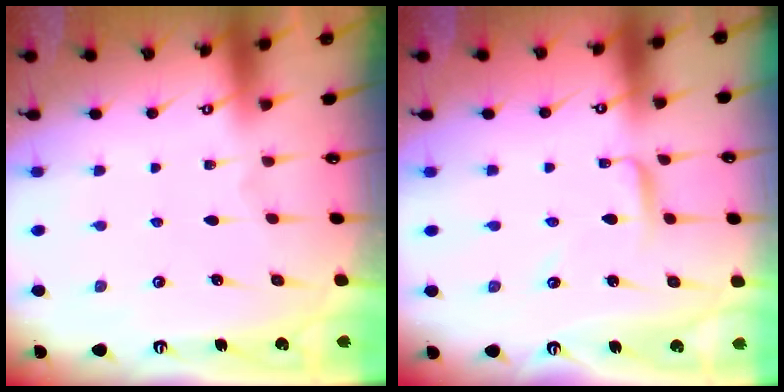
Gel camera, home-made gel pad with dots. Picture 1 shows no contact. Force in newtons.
{"total": 2.9, "press": 2.9, "slide": 0.2}